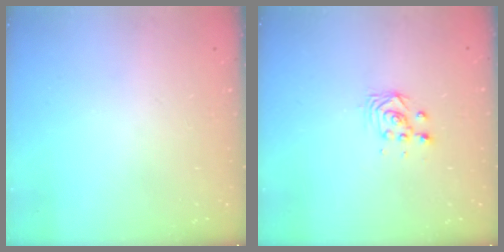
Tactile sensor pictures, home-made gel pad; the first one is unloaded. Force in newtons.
{"total": 3.0, "press": 2.9, "slide": 0.3}